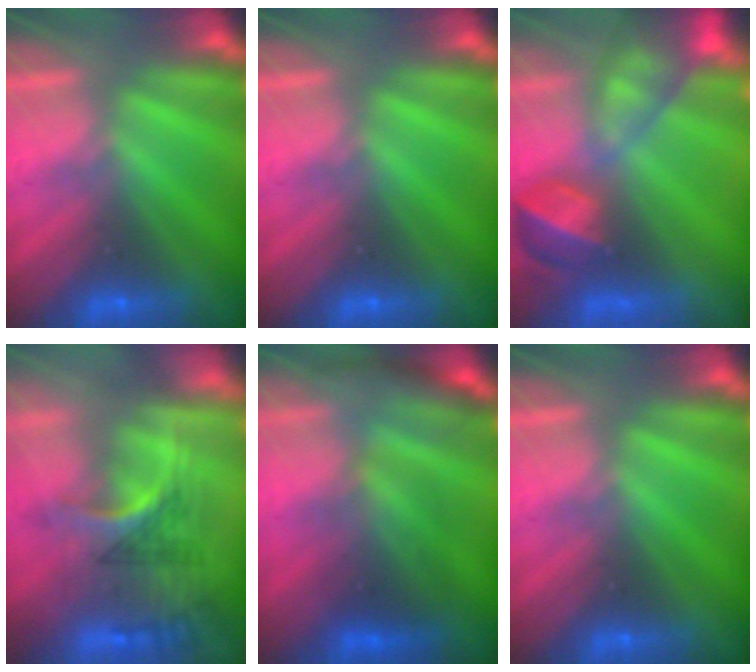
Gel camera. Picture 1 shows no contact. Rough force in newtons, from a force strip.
{"total": 0.0}
{"total": 9.3}
{"total": 2.9}
{"total": 2.5}
{"total": 0.0}